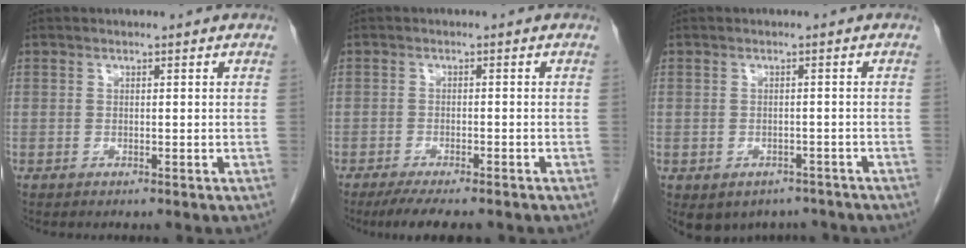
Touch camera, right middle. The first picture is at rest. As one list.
[{"total": 7.3, "force": [-5.9, 1.3, 4.1], "torque": [-0.057, -0.013, -0.089]}, {"total": 6.7, "force": [-5.0, 4.2, 1.3], "torque": [-0.013, 0.008, -0.058]}]